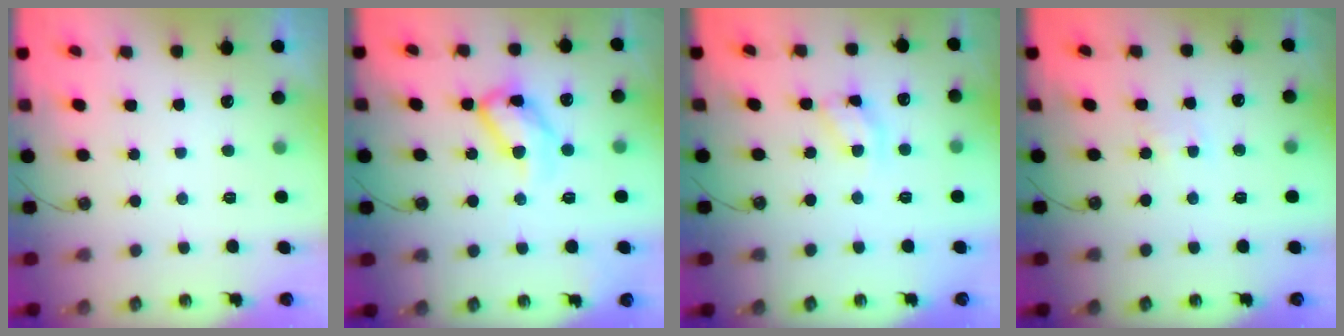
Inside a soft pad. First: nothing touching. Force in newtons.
{"total": 13.8, "press": 13.8, "slide": 0.7}
{"total": 10.8, "press": 10.8, "slide": 0.7}
{"total": 2.8, "press": 2.8, "slide": 0.3}